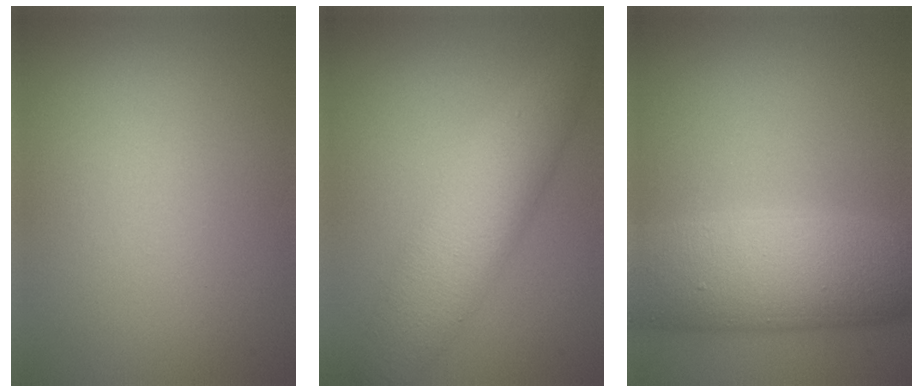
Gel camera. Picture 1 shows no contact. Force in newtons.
{"total": 5.6, "press": 5.6, "slide": 0.2}
{"total": 8.4, "press": 8.4, "slide": 0.2}